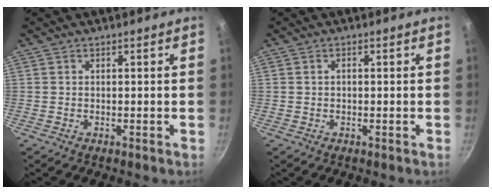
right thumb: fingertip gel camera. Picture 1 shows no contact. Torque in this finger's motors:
{"motor_torque": [-0.36, -0.29, -0.10, 0.13, 0.06]}